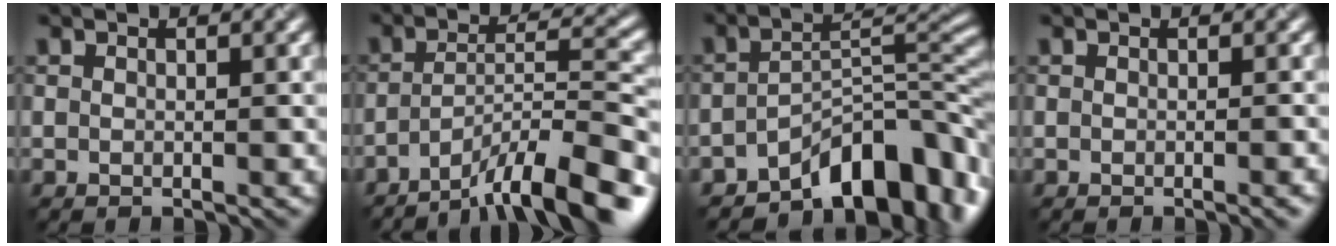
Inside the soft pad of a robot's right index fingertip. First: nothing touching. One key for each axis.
{"total": 10.1, "fx": -7.1, "fy": 2.0, "fz": 6.9, "tx": -0.095, "ty": 0.016, "tz": -0.120}
{"total": 8.5, "fx": -5.8, "fy": 3.5, "fz": 5.1, "tx": -0.053, "ty": 0.004, "tz": -0.098}
{"total": 1.2, "fx": -0.5, "fy": 0.3, "fz": 1.1, "tx": -0.015, "ty": -0.003, "tz": -0.003}